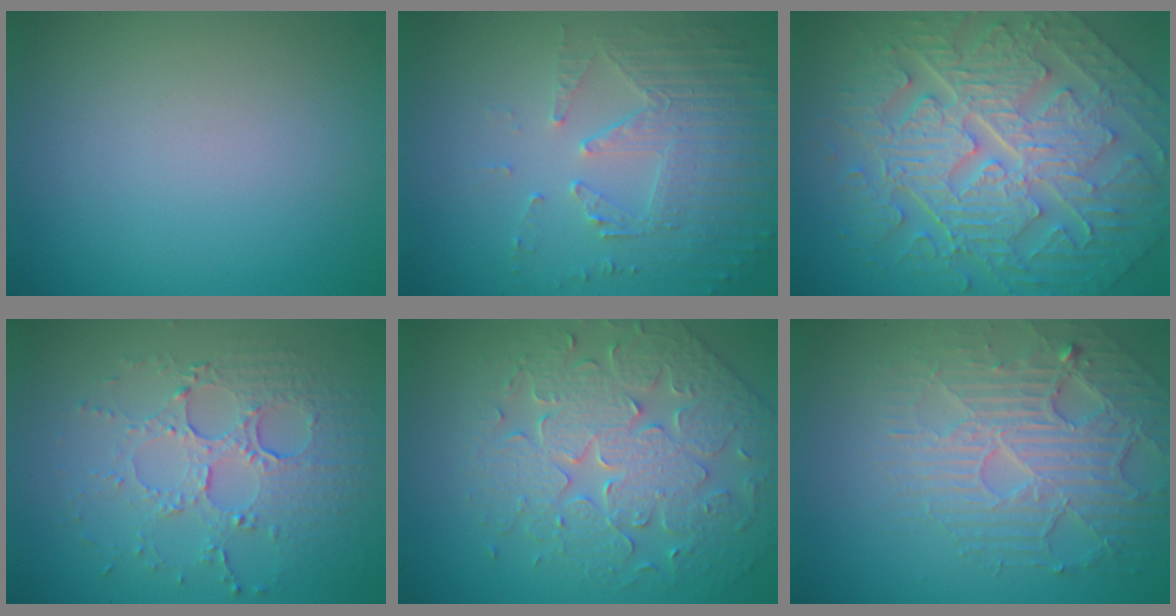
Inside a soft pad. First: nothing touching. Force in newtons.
{"total": 5.8, "press": 3.7, "slide": 4.4}
{"total": 11.4, "press": 7.8, "slide": 8.3}
{"total": 5.6, "press": 3.9, "slide": 4.1}
{"total": 5.6, "press": 5.2, "slide": 2.2}
{"total": 5.8, "press": 4.6, "slide": 3.5}